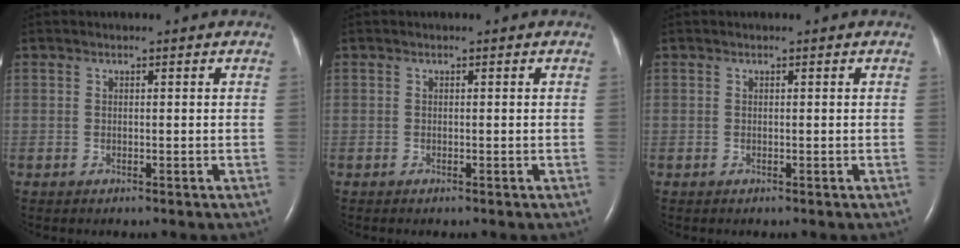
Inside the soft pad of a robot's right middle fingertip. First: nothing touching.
{"total": 0.0}
{"total": 0.0}